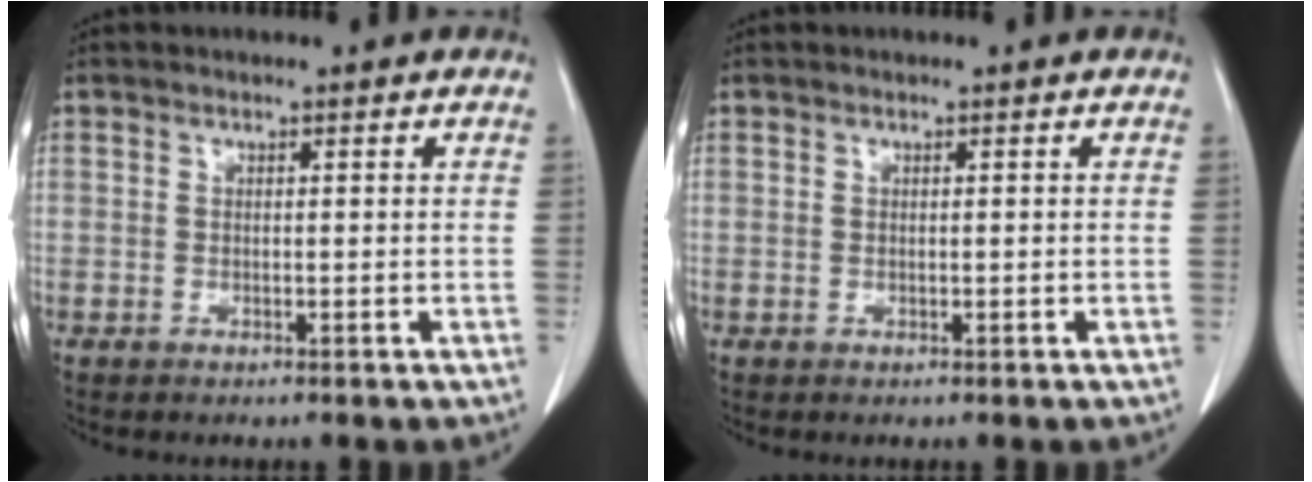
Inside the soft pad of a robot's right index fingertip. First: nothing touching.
{"total": 0.0}